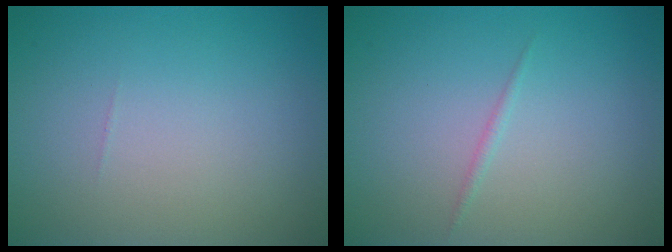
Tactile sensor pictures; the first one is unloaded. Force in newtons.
{"total": 0.5, "press": 0.5, "slide": 0.0}